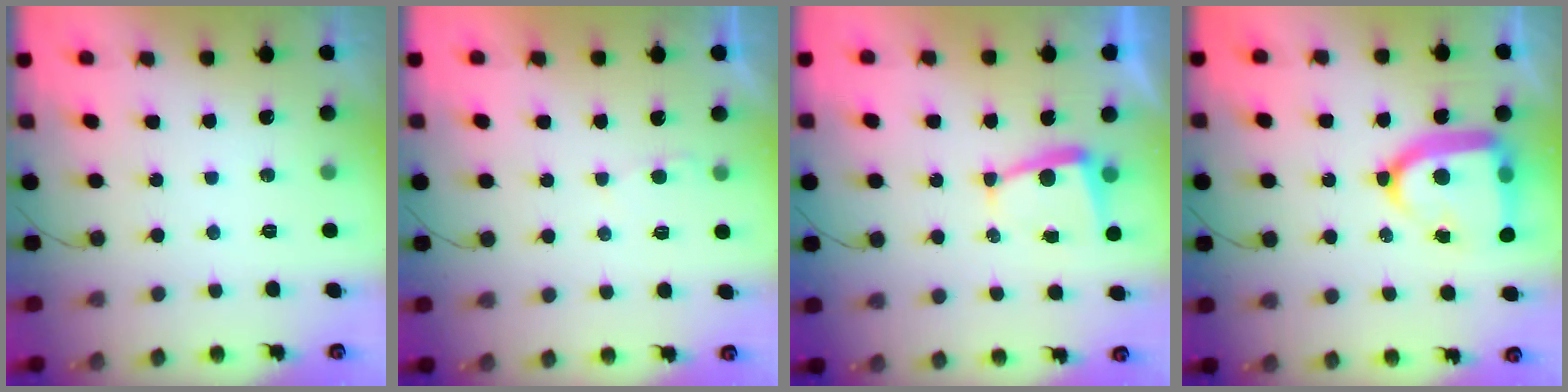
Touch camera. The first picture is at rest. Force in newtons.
{"total": 2.2, "press": 2.2, "slide": 0.2}
{"total": 4.8, "press": 4.8, "slide": 0.6}
{"total": 17.7, "press": 17.6, "slide": 1.7}